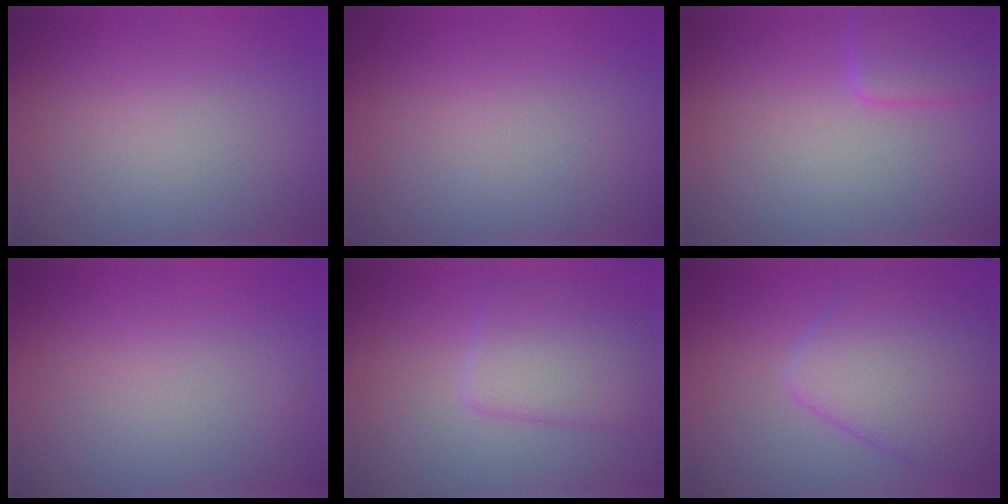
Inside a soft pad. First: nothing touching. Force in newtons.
{"total": 0.0}
{"total": 3.5, "press": 3.5, "slide": 0.2}
{"total": 0.0}
{"total": 3.8, "press": 3.8, "slide": 0.2}
{"total": 6.5, "press": 6.5, "slide": 0.2}